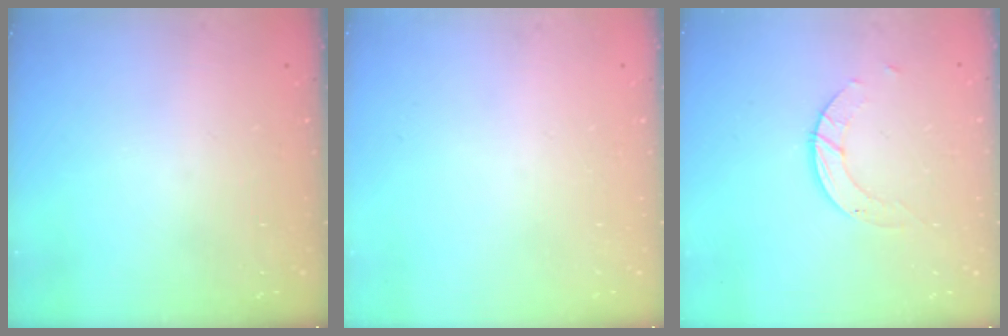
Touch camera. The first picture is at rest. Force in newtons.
{"total": 0.0}
{"total": 3.0, "press": 3.0, "slide": 0.3}